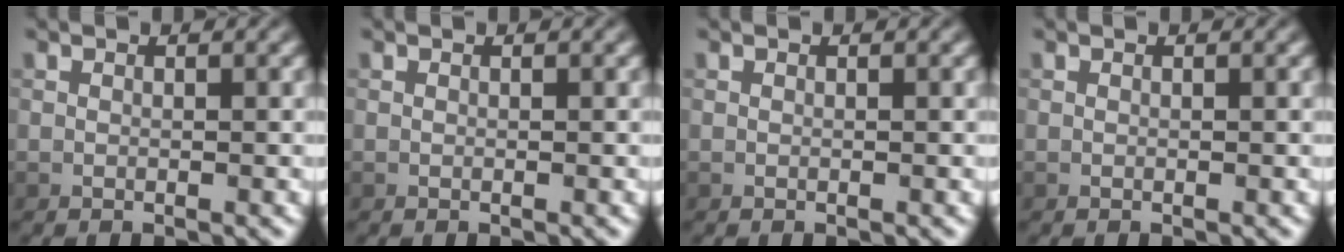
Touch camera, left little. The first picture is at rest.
{"total": 0.0}
{"total": 0.0}
{"total": 0.0}